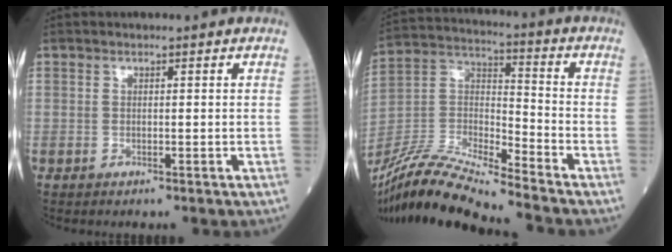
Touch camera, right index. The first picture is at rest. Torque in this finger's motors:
{"motor_torque": [-0.56, -1.08, 0.05, 0.05]}